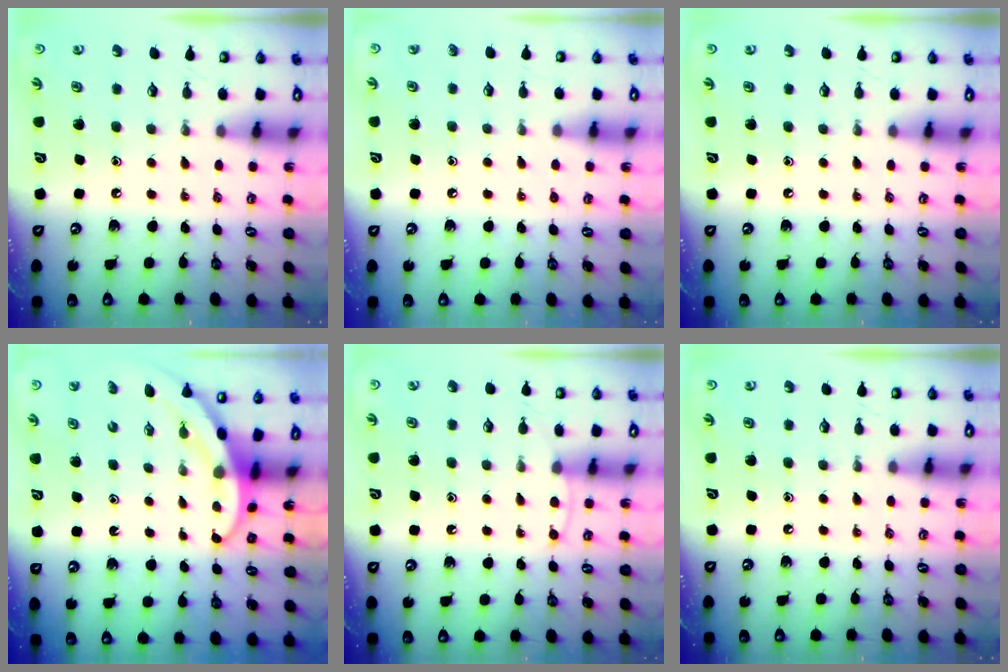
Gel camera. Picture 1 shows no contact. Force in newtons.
{"total": 3.5, "press": 3.5, "slide": 0.4}
{"total": 0.0}
{"total": 3.2, "press": 3.2, "slide": 0.1}
{"total": 6.0, "press": 6.0, "slide": 0.7}
{"total": 0.0}